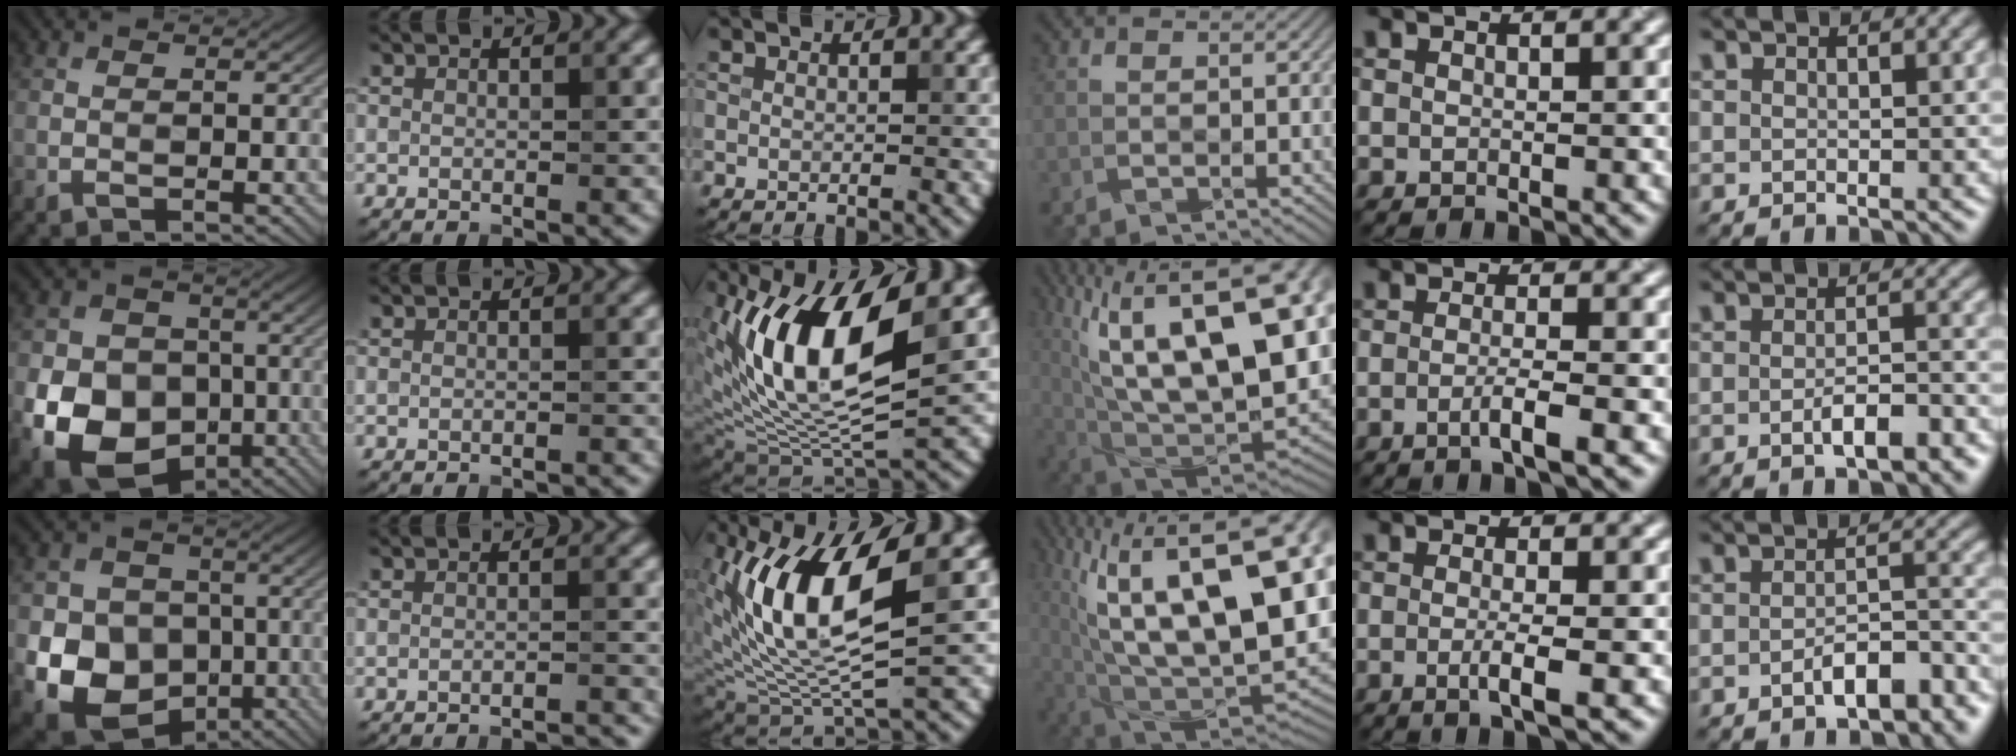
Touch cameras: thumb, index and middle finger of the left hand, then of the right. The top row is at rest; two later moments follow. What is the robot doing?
{"motion": "wrap", "object": "bandage"}